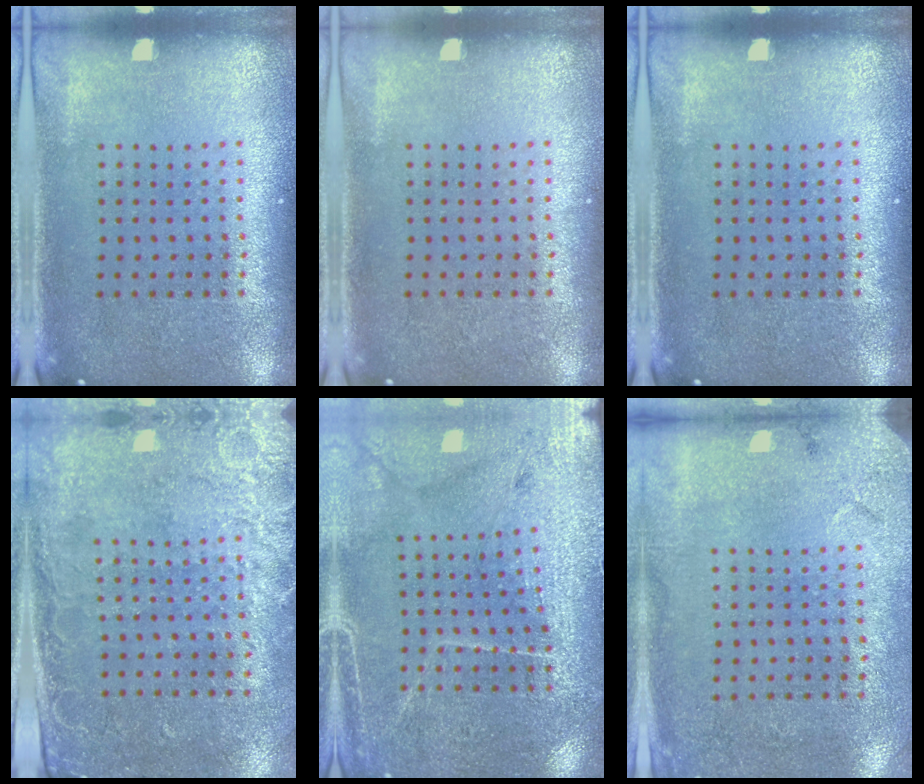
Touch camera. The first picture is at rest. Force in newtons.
{"total": 0.0}
{"total": 0.0}
{"total": 2.6, "press": 2.1, "slide": 1.4}
{"total": 3.0, "press": 2.9, "slide": 0.4}
{"total": 2.7, "press": 2.2, "slide": 1.6}